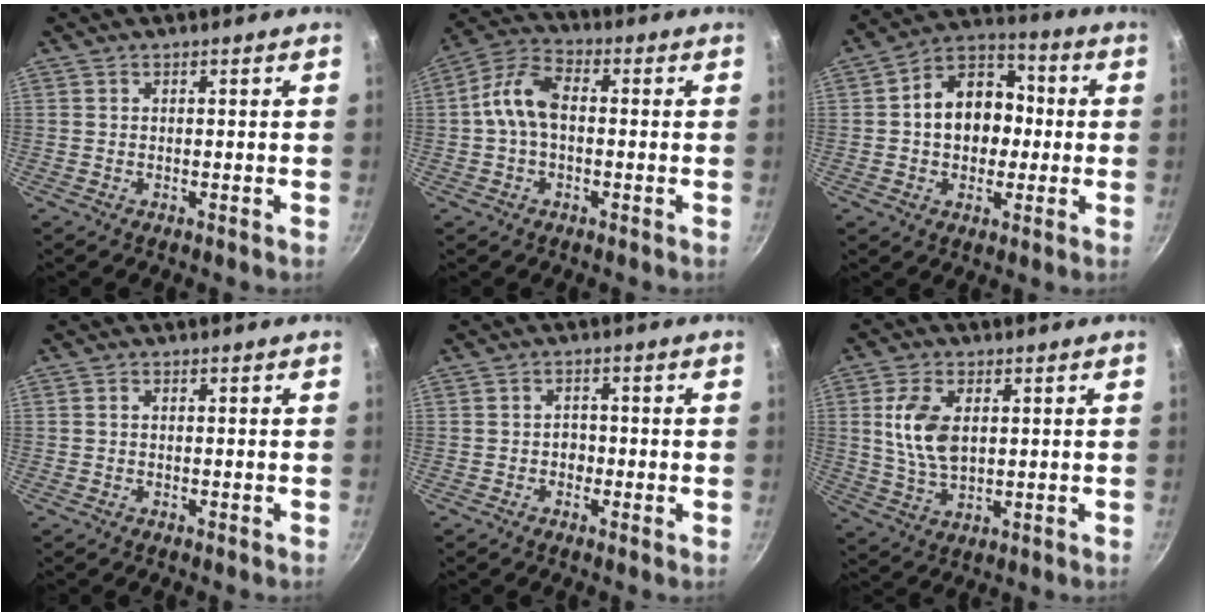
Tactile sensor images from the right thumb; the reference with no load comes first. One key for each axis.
{"total": 8.9, "fx": -0.3, "fy": 5.6, "fz": 6.9, "tx": -0.125, "ty": 0.032, "tz": -0.019}
{"total": 13.5, "fx": 0.3, "fy": 10.4, "fz": 8.7, "tx": -0.091, "ty": 0.030, "tz": -0.011}
{"total": 0.6, "fx": 0.0, "fy": 0.4, "fz": 0.4, "tx": -0.007, "ty": 0.004, "tz": -0.002}
{"total": 2.2, "fx": -0.6, "fy": 1.8, "fz": 1.1, "tx": -0.005, "ty": 0.005, "tz": -0.014}
{"total": 9.5, "fx": 1.9, "fy": 5.5, "fz": 7.4, "tx": -0.139, "ty": -0.010, "tz": 0.039}